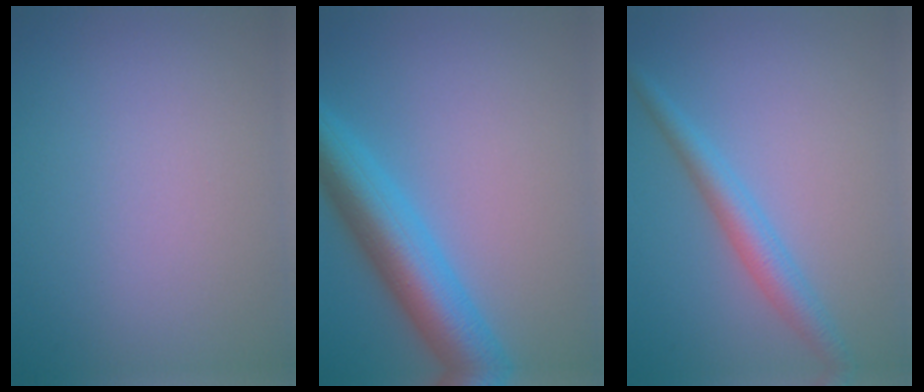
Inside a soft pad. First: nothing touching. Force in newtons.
{"total": 7.6, "press": 7.6, "slide": 0.3}
{"total": 2.9, "press": 2.9, "slide": 0.1}